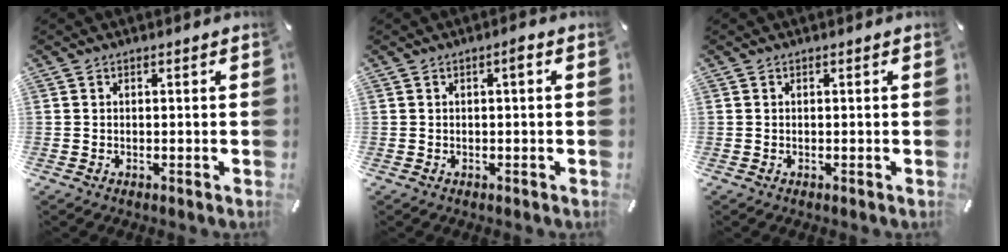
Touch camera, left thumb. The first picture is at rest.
{"total": 1.5, "force": [0.1, 0.4, 1.4], "torque": [-0.028, 0.004, -0.001]}
{"total": 0.0}